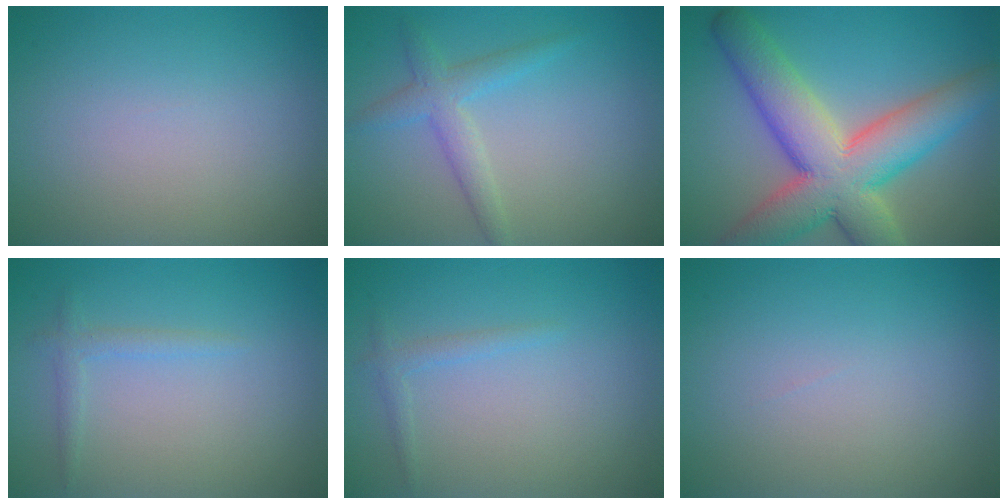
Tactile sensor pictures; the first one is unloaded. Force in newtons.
{"total": 2.7, "press": 2.7, "slide": 0.1}
{"total": 11.2, "press": 11.2, "slide": 0.9}
{"total": 1.3, "press": 1.3, "slide": 0.1}
{"total": 1.1, "press": 1.1, "slide": 0.0}
{"total": 0.0}